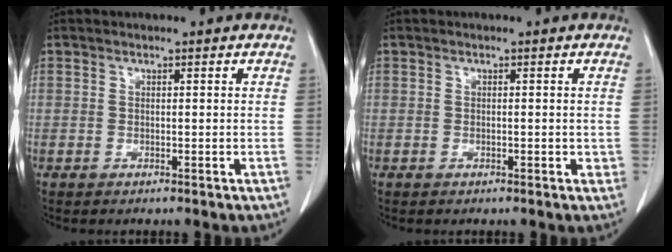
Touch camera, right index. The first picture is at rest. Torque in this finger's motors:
{"motor_torque": [-0.02, 0.04, -0.03, -0.01]}